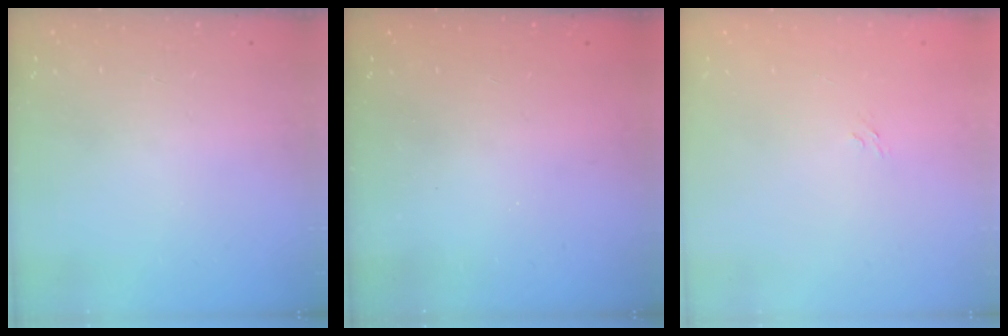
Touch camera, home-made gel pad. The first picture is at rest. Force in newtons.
{"total": 2.5, "press": 2.4, "slide": 0.8}
{"total": 2.7, "press": 2.4, "slide": 1.1}